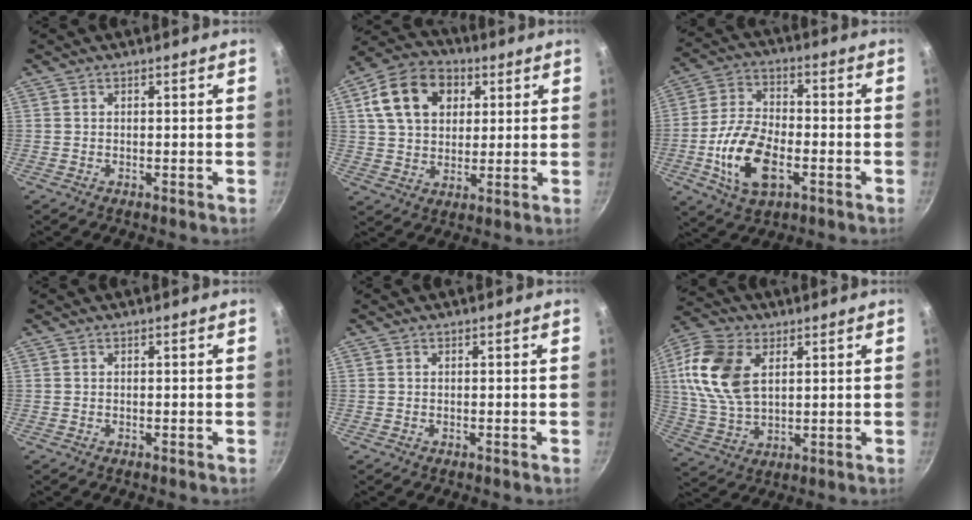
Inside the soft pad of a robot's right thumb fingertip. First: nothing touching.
{"total": 15.0, "force": [5.0, 10.9, 8.9], "torque": [-0.138, 0.005, 0.074]}
{"total": 14.0, "force": [-4.1, 7.7, 11.0], "torque": [-0.205, 0.023, -0.079]}
{"total": 0.0}
{"total": 0.0}
{"total": 15.0, "force": [4.2, 9.4, 11.0], "torque": [-0.207, -0.008, 0.080]}